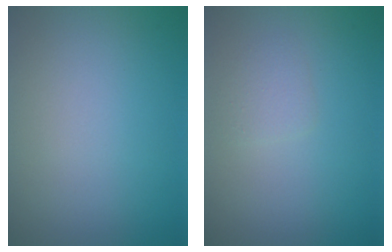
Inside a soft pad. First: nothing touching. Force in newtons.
{"total": 1.2, "press": 1.2, "slide": 0.0}